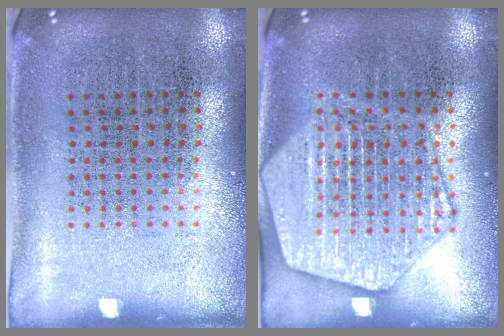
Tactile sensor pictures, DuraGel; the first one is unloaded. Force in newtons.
{"total": 3.8, "press": 3.7, "slide": 0.5}